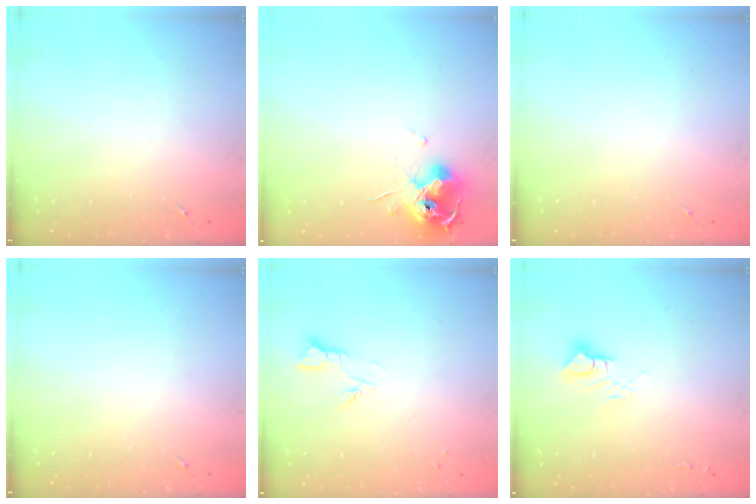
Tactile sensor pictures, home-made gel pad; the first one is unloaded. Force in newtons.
{"total": 12.9, "press": 12.9, "slide": 1.4}
{"total": 0.0}
{"total": 0.0}
{"total": 3.2, "press": 3.1, "slide": 0.3}
{"total": 7.4, "press": 7.4, "slide": 0.8}